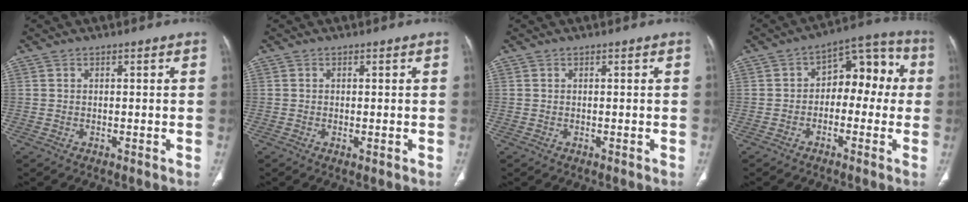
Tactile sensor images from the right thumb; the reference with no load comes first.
{"total": 0.8, "force": [-0.2, 0.2, 0.8], "torque": [-0.018, -0.005, -0.004]}
{"total": 0.0}
{"total": 11.1, "force": [0.0, 7.1, 8.5], "torque": [-0.062, 0.048, -0.016]}